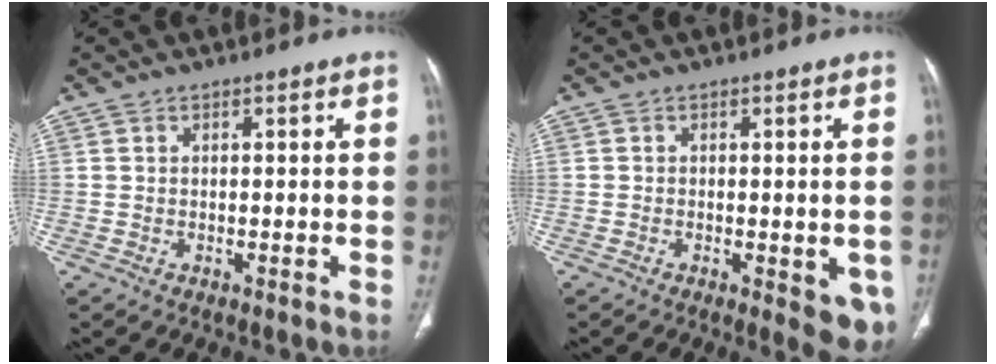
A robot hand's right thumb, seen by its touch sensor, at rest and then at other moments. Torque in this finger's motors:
{"motor_torque": [-0.12, 0.33, -0.01, -0.15, 0.01]}